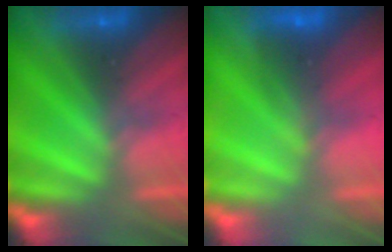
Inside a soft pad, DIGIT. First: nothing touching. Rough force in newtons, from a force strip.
{"total": 1.8}